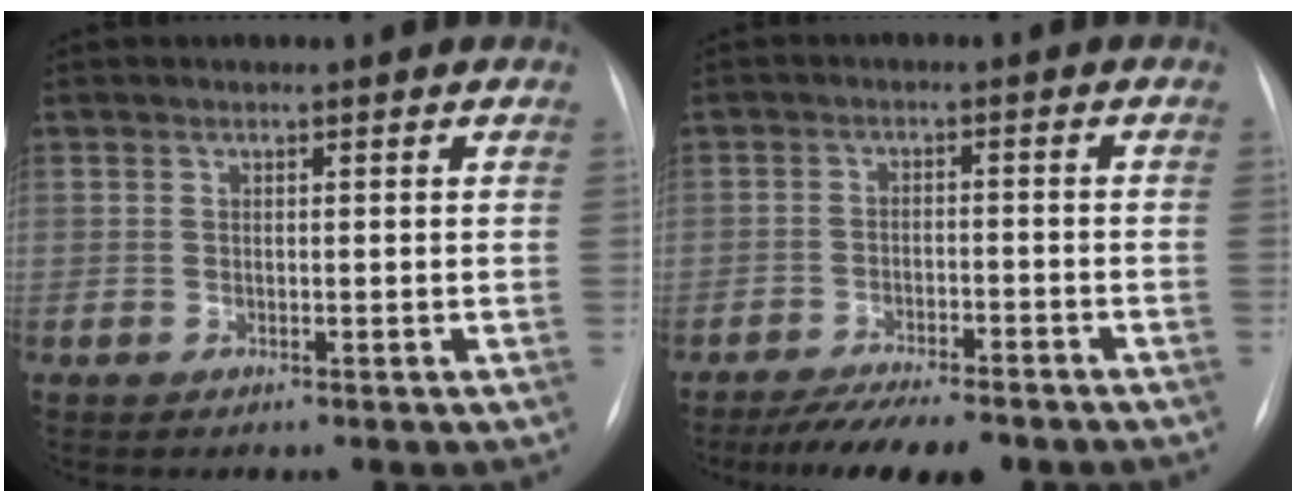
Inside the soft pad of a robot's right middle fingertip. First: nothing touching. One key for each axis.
{"total": 9.1, "fx": -7.6, "fy": 2.3, "fz": 4.5, "tx": -0.060, "ty": -0.011, "tz": -0.117}